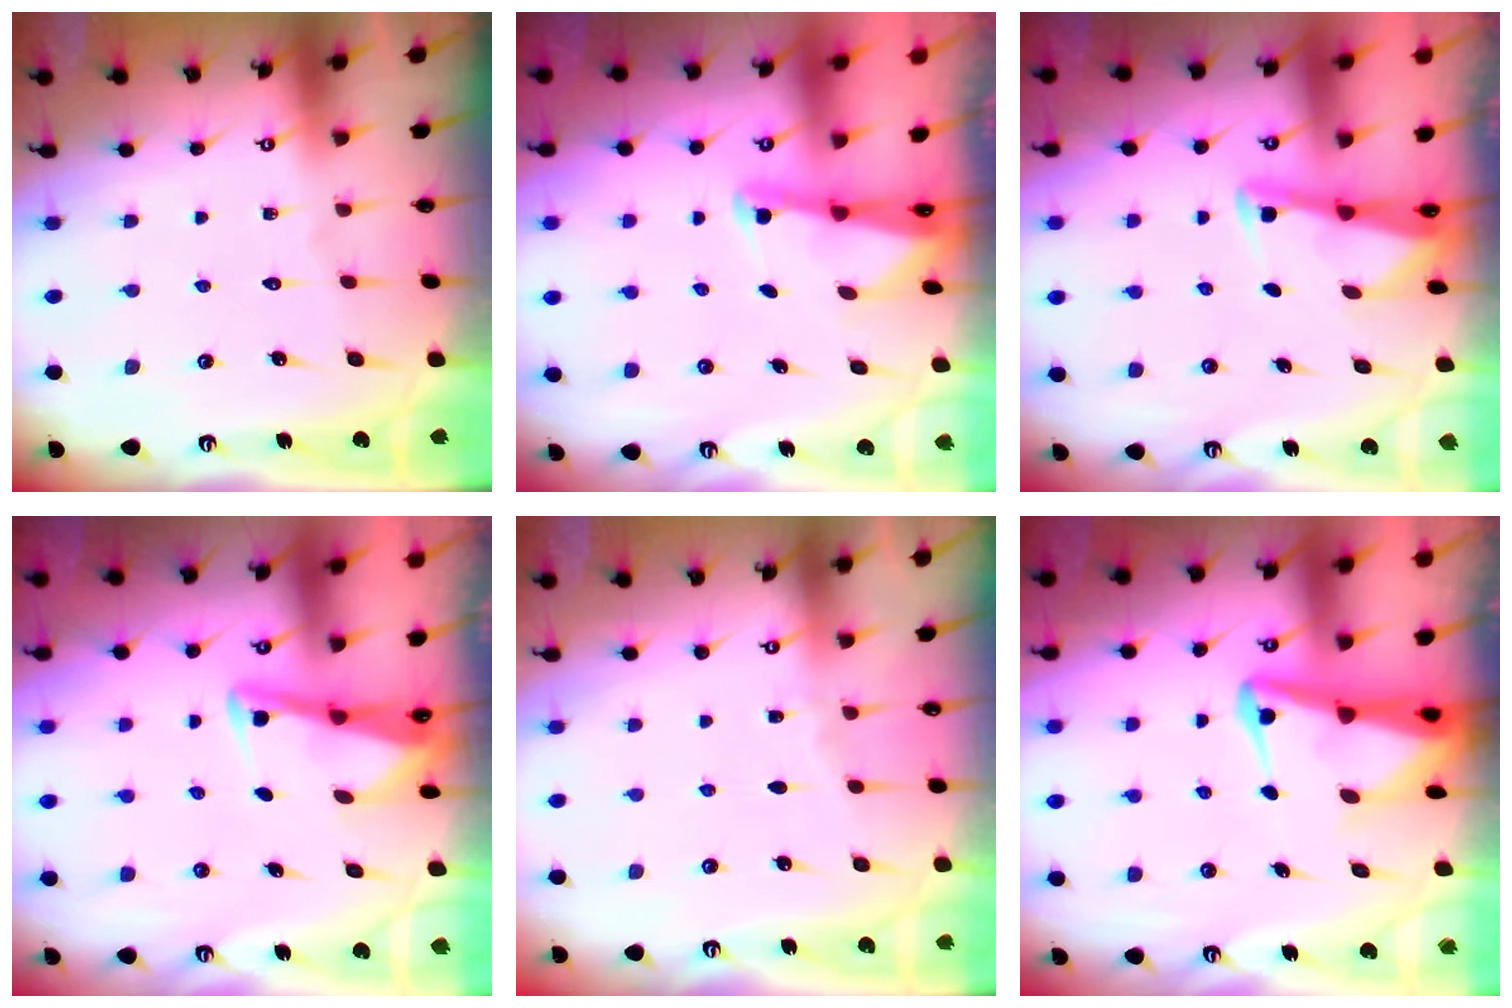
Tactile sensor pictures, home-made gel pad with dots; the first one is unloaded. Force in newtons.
{"total": 1.6, "press": 1.6, "slide": 0.3}
{"total": 2.7, "press": 2.7, "slide": 0.2}
{"total": 3.1, "press": 3.1, "slide": 0.4}
{"total": 2.4, "press": 2.3, "slide": 0.4}
{"total": 5.3, "press": 5.2, "slide": 0.9}